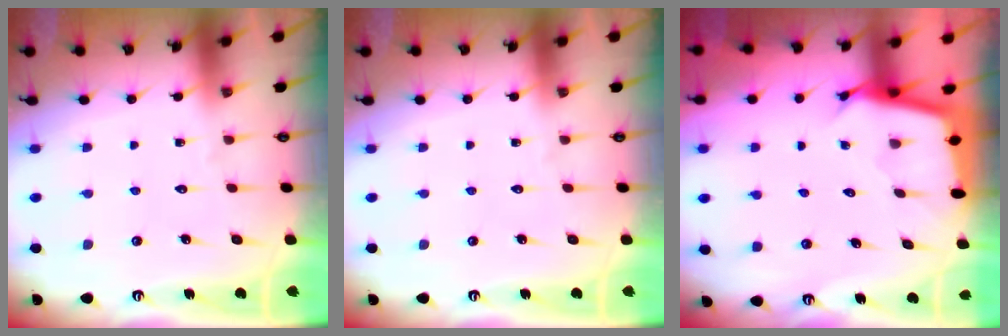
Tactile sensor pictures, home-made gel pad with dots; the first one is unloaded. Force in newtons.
{"total": 0.0}
{"total": 2.7, "press": 2.7, "slide": 0.1}